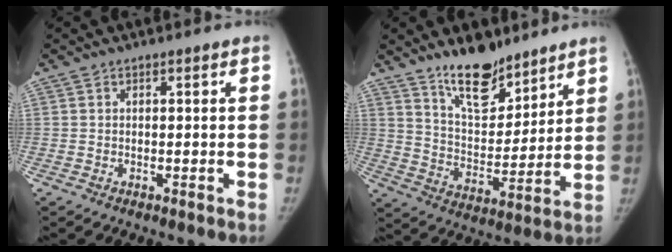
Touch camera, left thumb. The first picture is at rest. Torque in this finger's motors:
{"motor_torque": [0.82, -0.24, 1.29, -1.30, 0.26]}